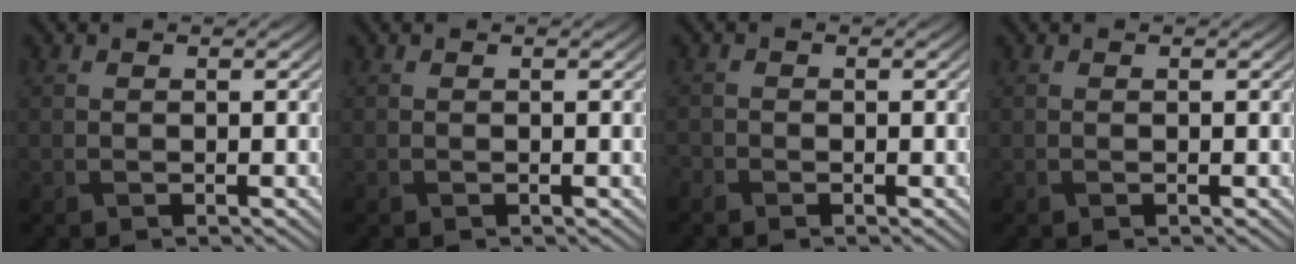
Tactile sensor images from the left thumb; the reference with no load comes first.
{"total": 0.0}
{"total": 1.1, "force": [-1.0, 0.4, 0.1], "torque": [-0.004, -0.004, -0.024]}
{"total": 0.0}